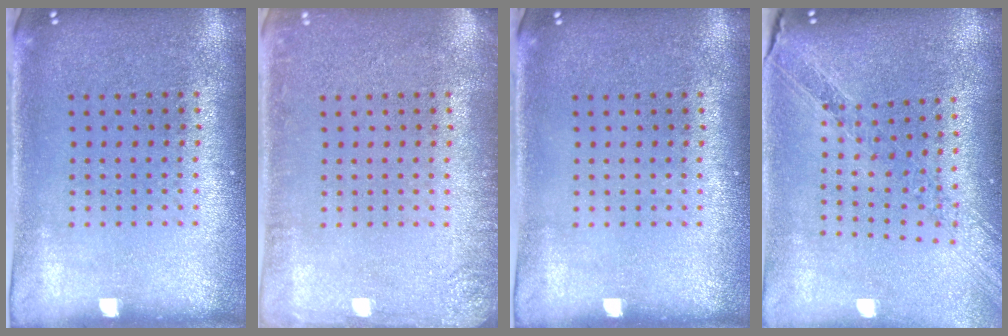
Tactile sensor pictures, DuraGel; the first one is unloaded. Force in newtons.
{"total": 1.7, "press": 1.7, "slide": 0.3}
{"total": 0.0}
{"total": 1.2, "press": 1.2, "slide": 0.1}